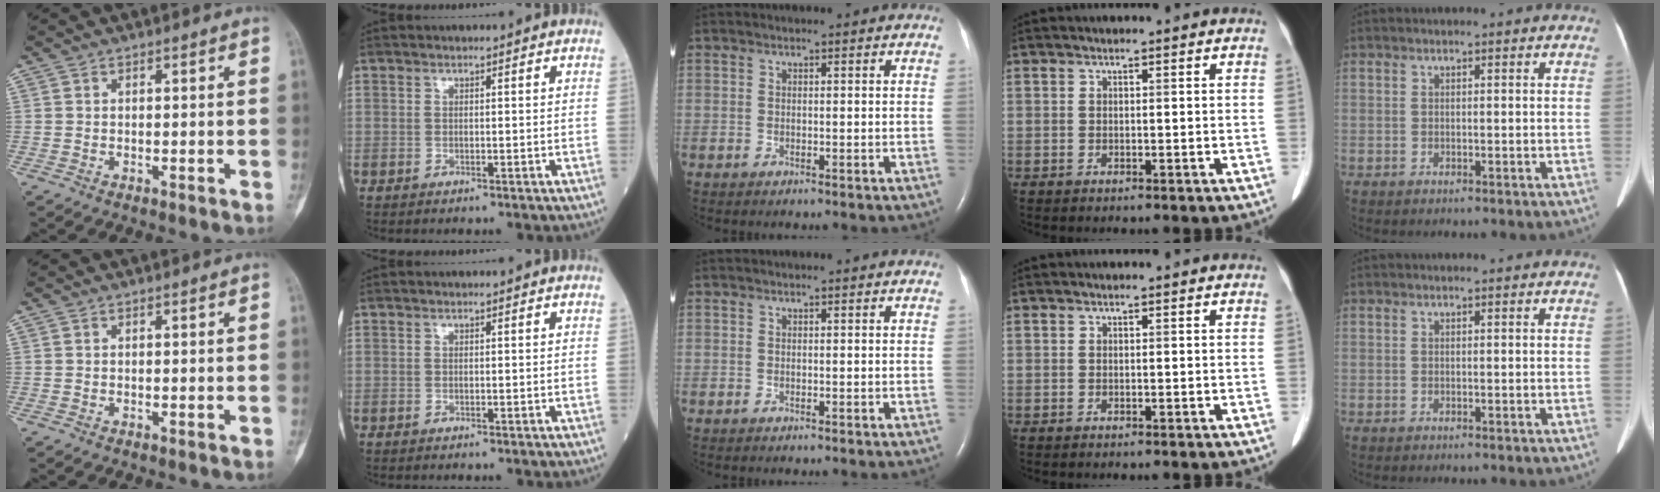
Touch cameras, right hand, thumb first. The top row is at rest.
{}